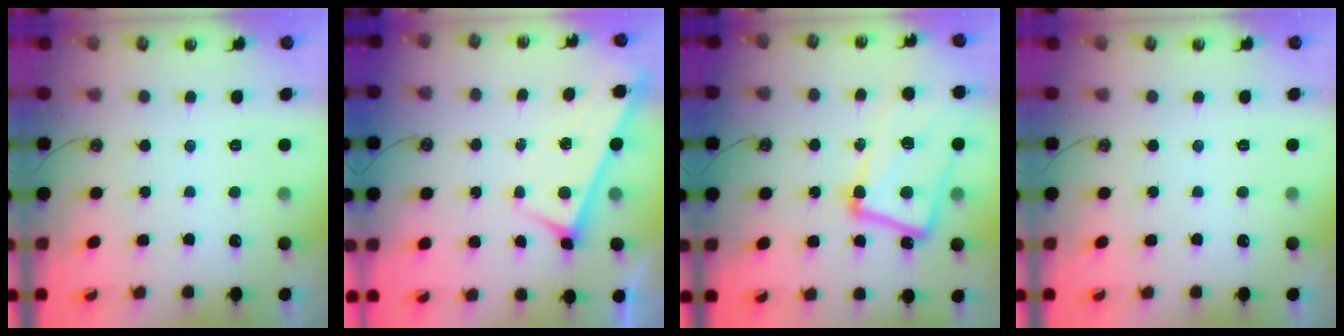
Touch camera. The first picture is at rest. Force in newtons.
{"total": 3.0, "press": 2.9, "slide": 0.3}
{"total": 17.1, "press": 17.0, "slide": 2.0}
{"total": 0.0}